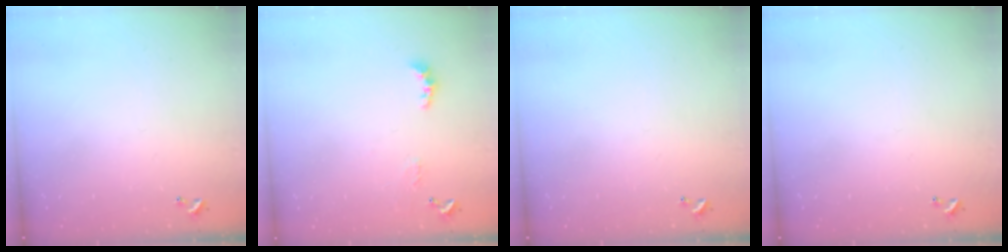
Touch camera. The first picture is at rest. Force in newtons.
{"total": 2.3, "press": 2.2, "slide": 0.7}
{"total": 0.0}
{"total": 0.0}